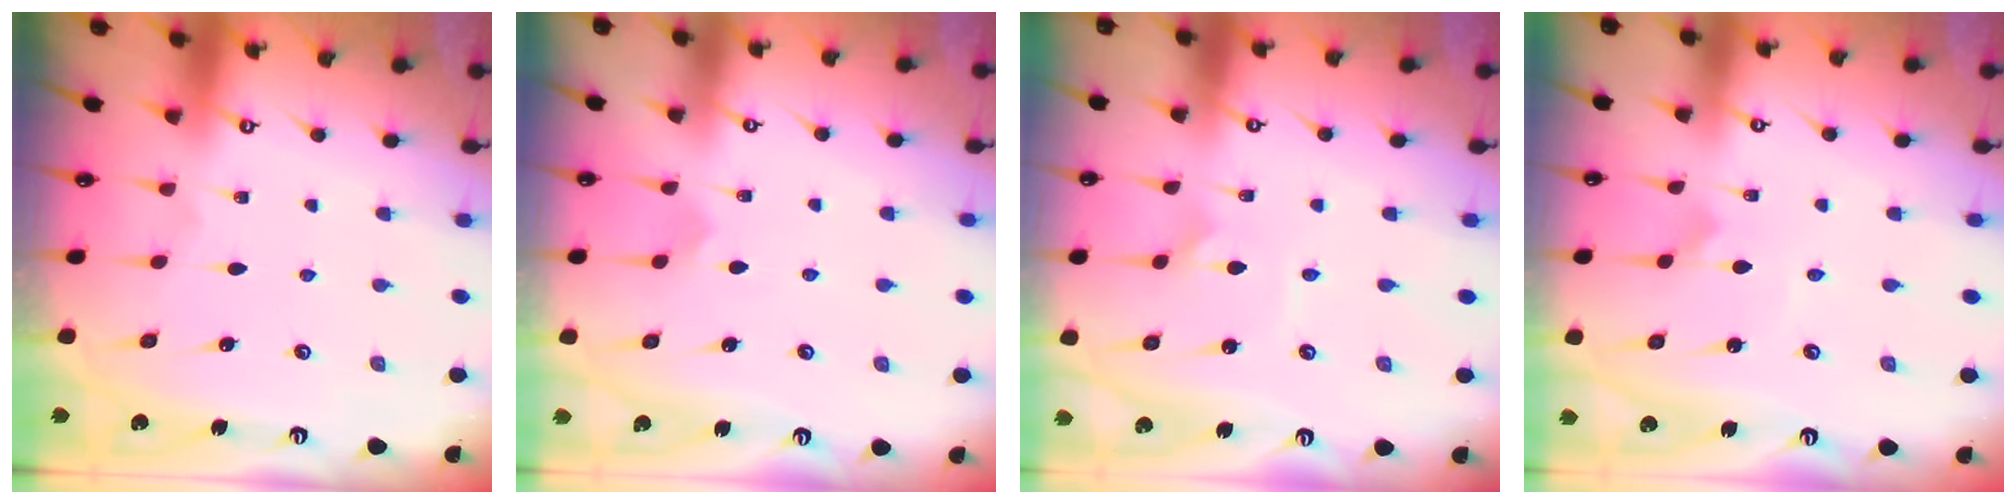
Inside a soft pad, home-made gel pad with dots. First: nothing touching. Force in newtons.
{"total": 3.9, "press": 3.9, "slide": 0.3}
{"total": 1.4, "press": 1.4, "slide": 0.0}
{"total": 1.0, "press": 1.0, "slide": 0.0}